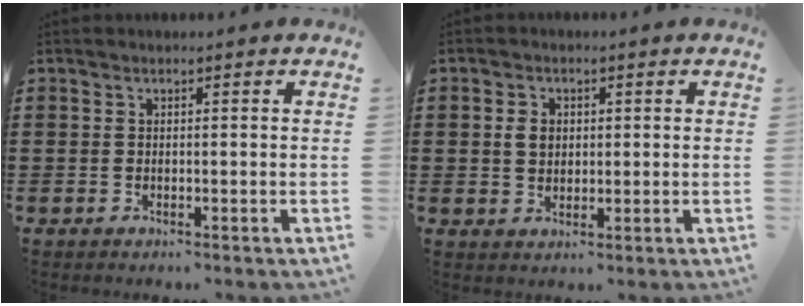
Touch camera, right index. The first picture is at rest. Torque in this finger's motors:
{"motor_torque": [0.05, -0.05, 0.08, 0.04]}